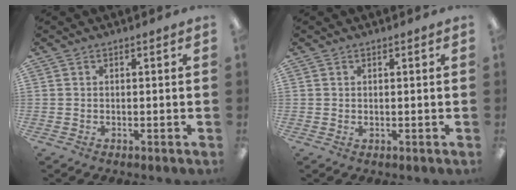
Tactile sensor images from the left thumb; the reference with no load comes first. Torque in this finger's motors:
{"motor_torque": [-0.16, 0.06, -0.12, 0.08, 0.00]}